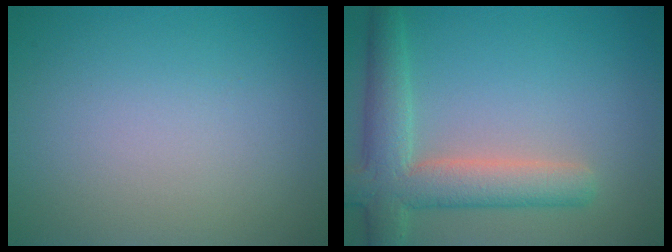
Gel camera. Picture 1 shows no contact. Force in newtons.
{"total": 6.0, "press": 6.0, "slide": 0.6}